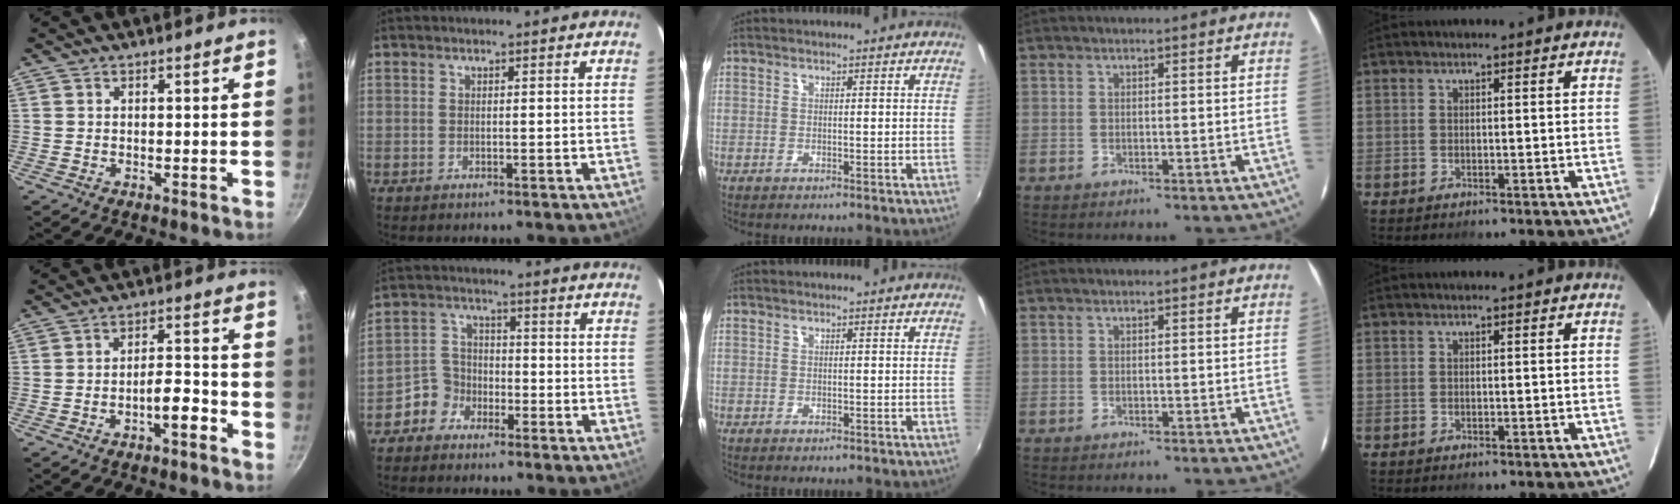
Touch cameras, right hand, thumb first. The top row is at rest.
{"thumb": {"total": 5.0, "force": [-2.8, 1.6, 3.8], "torque": [-0.052, 0.031, -0.043]}, "index": {"total": 5.3, "force": [-3.4, 4.0, 0.2], "torque": [-0.007, 0.028, -0.069]}}